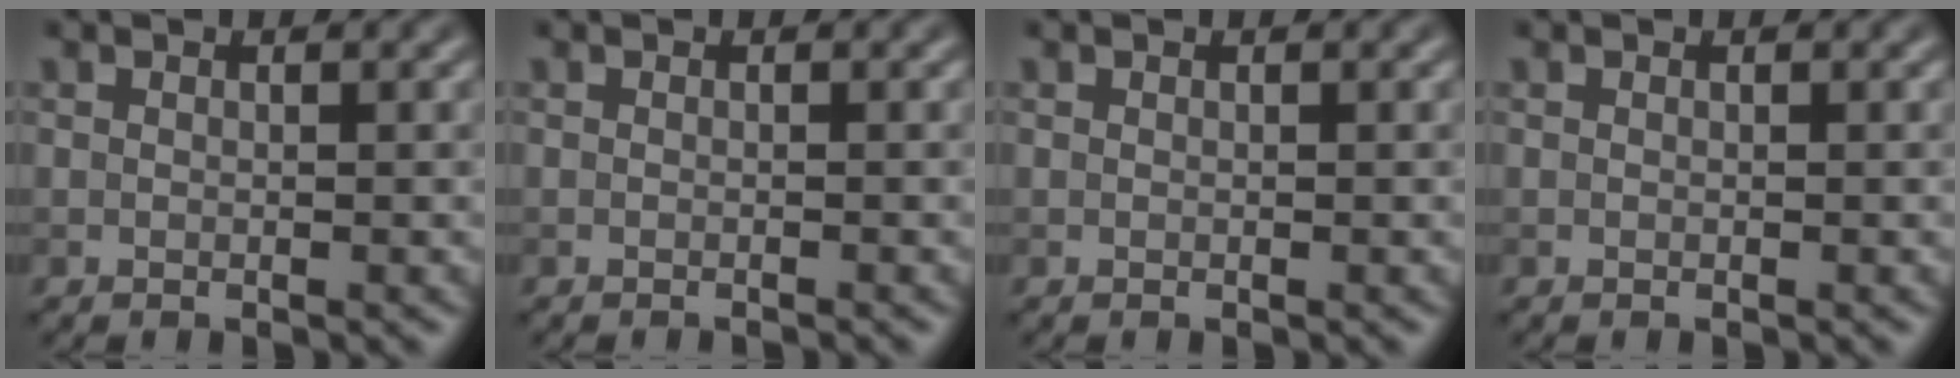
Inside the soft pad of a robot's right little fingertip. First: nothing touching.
{"total": 0.6, "force": [-0.6, 0.0, 0.2], "torque": [0.003, 0.001, -0.009]}
{"total": 0.0}
{"total": 0.0}